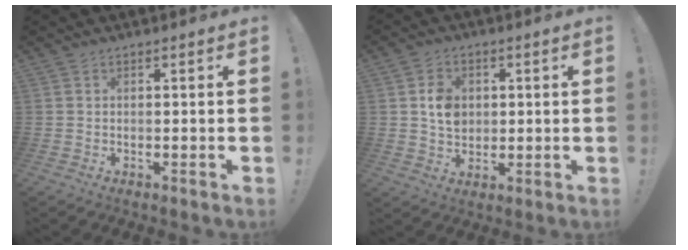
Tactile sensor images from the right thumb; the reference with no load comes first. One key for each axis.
{"total": 7.9, "fx": 1.1, "fy": 6.7, "fz": 4.0, "tx": -0.057, "ty": 0.003, "tz": 0.021}